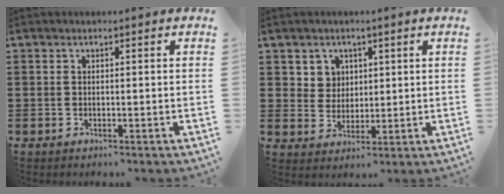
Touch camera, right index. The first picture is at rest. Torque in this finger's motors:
{"motor_torque": [0.06, -0.04, 0.05, 0.01]}